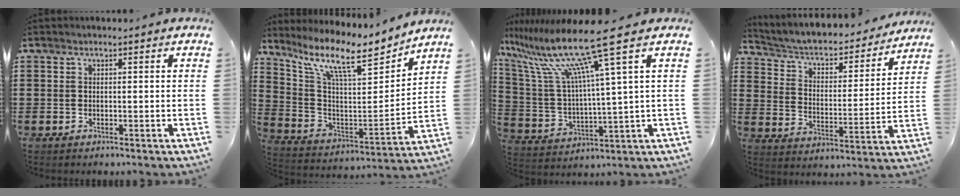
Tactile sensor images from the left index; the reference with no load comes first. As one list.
[{"total": 11.1, "force": [8.4, 2.4, 6.9], "torque": [-0.160, -0.054, 0.137]}, {"total": 15.0, "force": [9.4, 0.2, 11.7], "torque": [-0.278, -0.049, 0.142]}, {"total": 4.1, "force": [3.5, 1.3, 1.7], "torque": [-0.053, -0.028, 0.050]}]